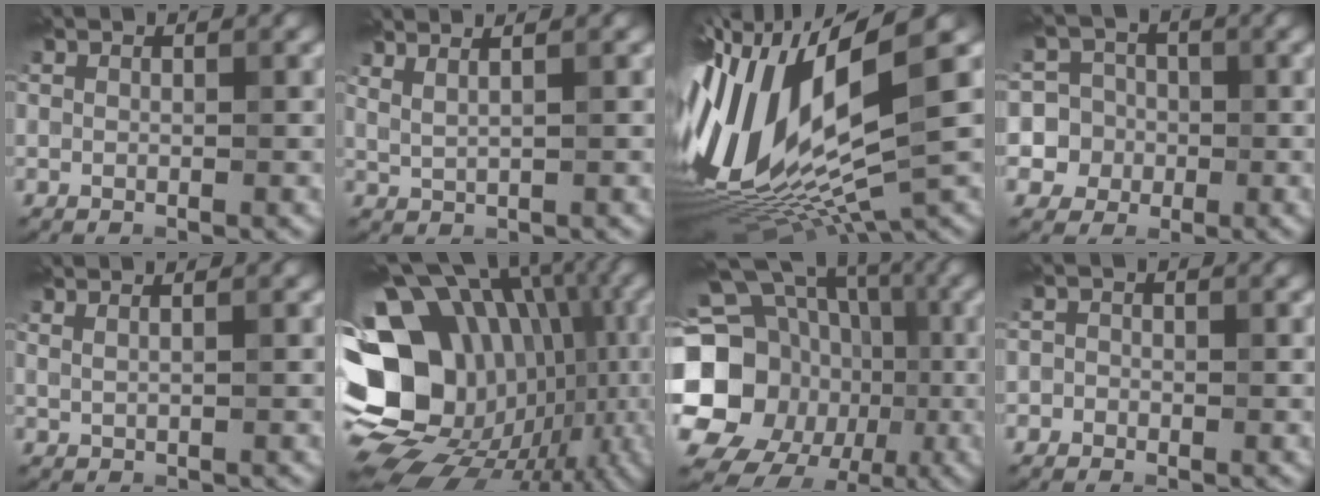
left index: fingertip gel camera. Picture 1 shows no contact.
{"total": 3.1, "force": [2.4, 0.8, 1.8], "torque": [-0.020, 0.018, 0.025]}
{"total": 16.1, "force": [0.4, 4.8, 15.4], "torque": [-0.318, -0.020, 0.022]}
{"total": 7.6, "force": [-0.1, 7.4, 1.8], "torque": [-0.035, 0.029, -0.018]}
{"total": 1.8, "force": [1.3, 0.5, 1.0], "torque": [-0.007, 0.005, 0.009]}
{"total": 19.5, "force": [-4.0, 15.1, 11.6], "torque": [-0.197, 0.013, -0.051]}
{"total": 19.9, "force": [-4.1, 17.4, 8.7], "torque": [-0.182, -0.006, -0.103]}
{"total": 1.1, "force": [-0.5, 1.0, 0.0], "torque": [0.019, 0.002, -0.021]}